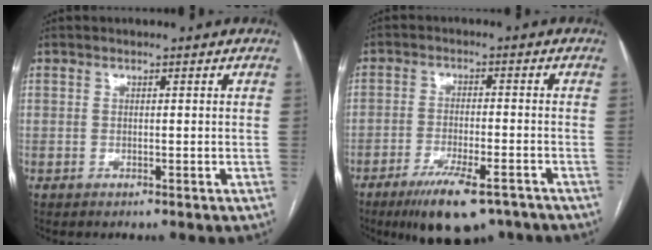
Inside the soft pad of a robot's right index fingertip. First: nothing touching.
{"total": 11.1, "force": [-8.1, 2.8, 7.1], "torque": [-0.112, -0.015, -0.124]}